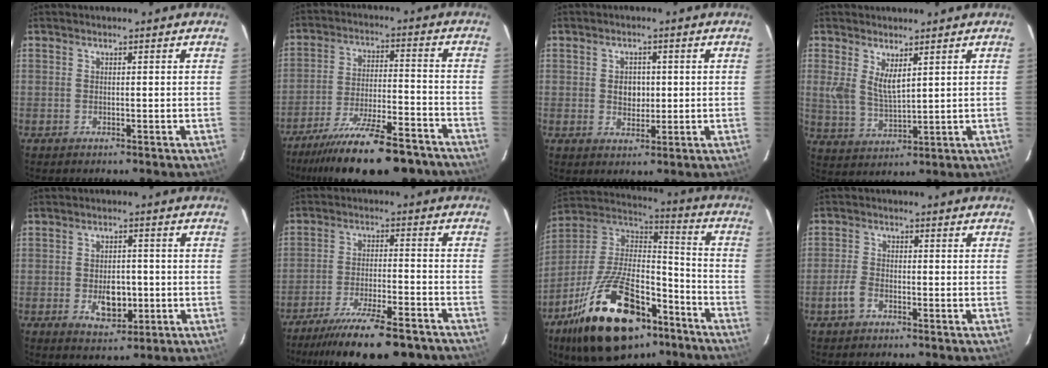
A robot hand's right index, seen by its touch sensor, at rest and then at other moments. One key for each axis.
{"total": 22.9, "fx": -18.9, "fy": 5.5, "fz": 11.7, "tx": -0.214, "ty": -0.035, "tz": -0.275}
{"total": 3.9, "fx": 0.2, "fy": 3.1, "fz": 2.2, "tx": -0.035, "ty": 0.006, "tz": 0.006}
{"total": 5.8, "fx": 2.8, "fy": 2.4, "fz": 4.5, "tx": -0.085, "ty": -0.010, "tz": 0.060}
{"total": 6.5, "fx": -1.5, "fy": 4.2, "fz": 4.8, "tx": -0.085, "ty": 0.000, "tz": -0.014}
{"total": 18.6, "fx": -15.5, "fy": 3.7, "fz": 9.6, "tx": -0.185, "ty": -0.032, "tz": -0.228}
{"total": 28.2, "fx": -16.9, "fy": 13.4, "fz": 18.1, "tx": -0.344, "ty": -0.001, "tz": -0.264}
{"total": 3.7, "fx": -2.2, "fy": 2.2, "fz": 2.0, "tx": -0.052, "ty": 0.004, "tz": -0.043}